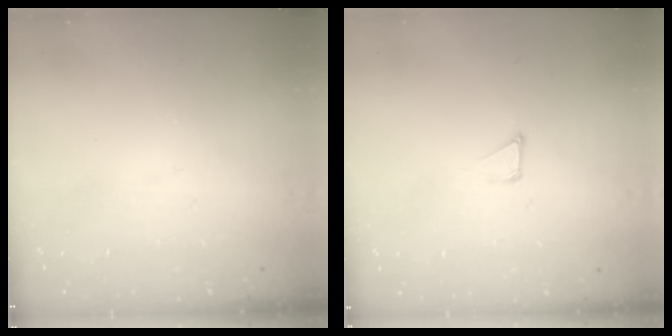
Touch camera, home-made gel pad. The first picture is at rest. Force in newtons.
{"total": 1.3, "press": 1.3, "slide": 0.0}